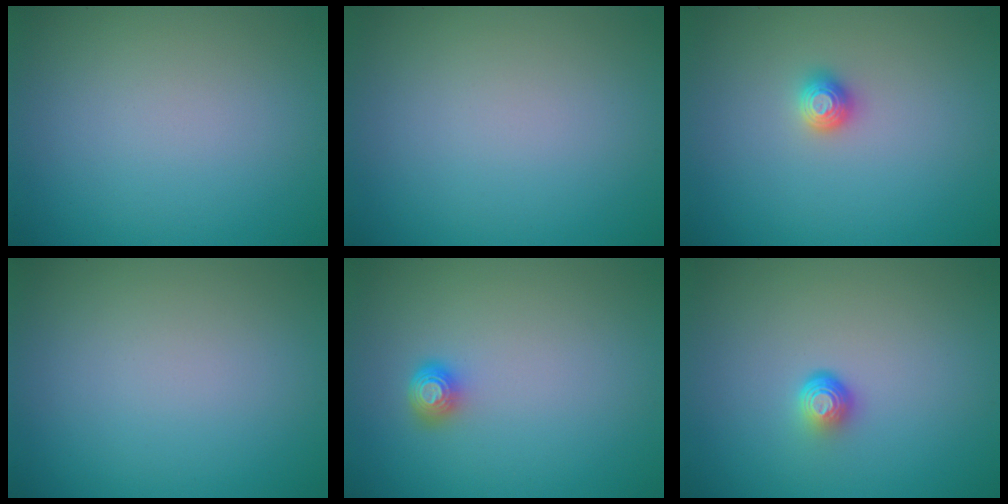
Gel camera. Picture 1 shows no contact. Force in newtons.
{"total": 0.0}
{"total": 1.2, "press": 1.1, "slide": 0.3}
{"total": 0.0}
{"total": 1.7, "press": 1.3, "slide": 1.2}
{"total": 1.8, "press": 1.1, "slide": 1.4}